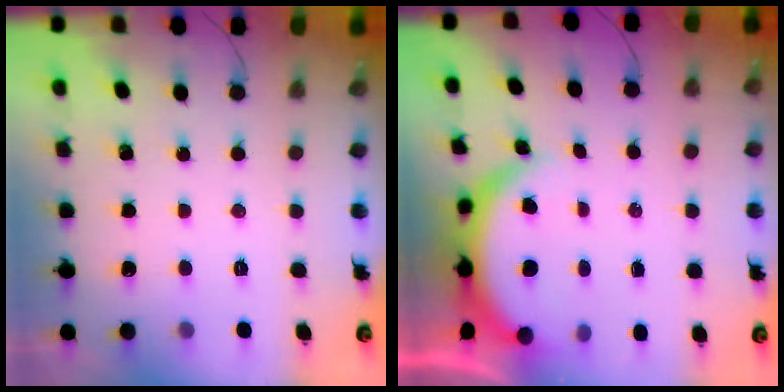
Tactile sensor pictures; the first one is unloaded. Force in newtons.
{"total": 6.7, "press": 6.7, "slide": 0.5}